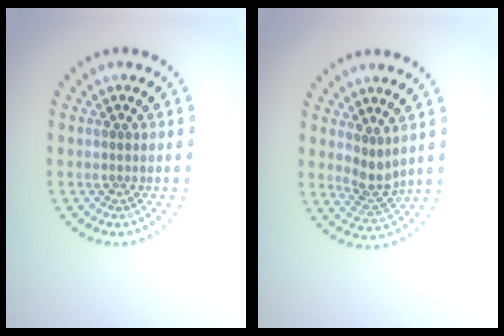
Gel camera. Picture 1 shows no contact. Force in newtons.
{"total": 2.4, "press": 2.0, "slide": 1.4}